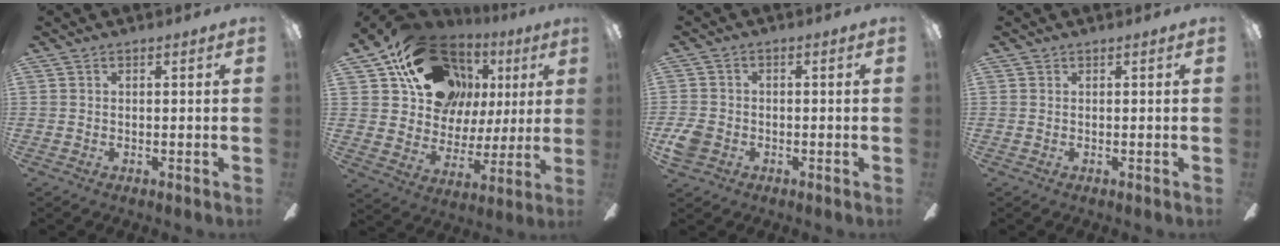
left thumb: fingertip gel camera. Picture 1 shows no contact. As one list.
[{"total": 19.9, "force": [11.6, 13.9, 8.2], "torque": [-0.148, -0.060, 0.231]}, {"total": 5.0, "force": [-2.3, 3.9, 2.3], "torque": [-0.054, 0.012, -0.043]}, {"total": 0.0}]